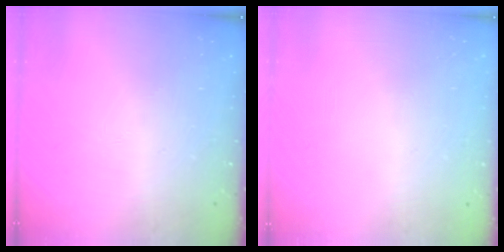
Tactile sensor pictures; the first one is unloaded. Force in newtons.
{"total": 0.0}